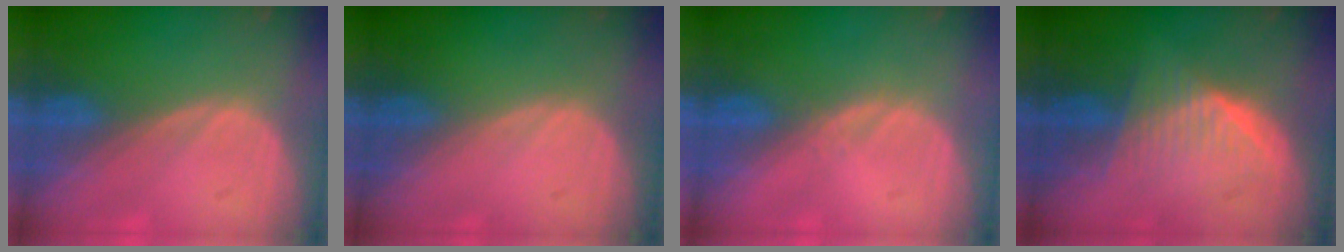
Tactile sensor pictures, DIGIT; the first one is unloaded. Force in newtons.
{"total": 0.0}
{"total": 0.8, "press": 0.6, "slide": 0.5}
{"total": 6.4, "press": 6.2, "slide": 1.7}